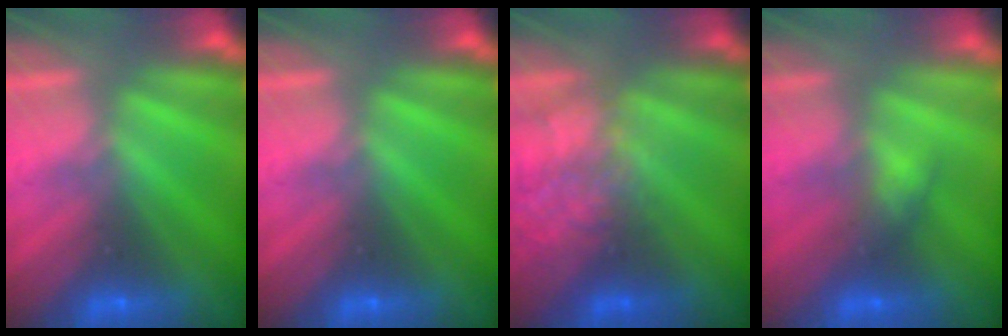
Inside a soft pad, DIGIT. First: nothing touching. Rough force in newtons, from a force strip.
{"total": 0.0}
{"total": 2.2}
{"total": 2.9}